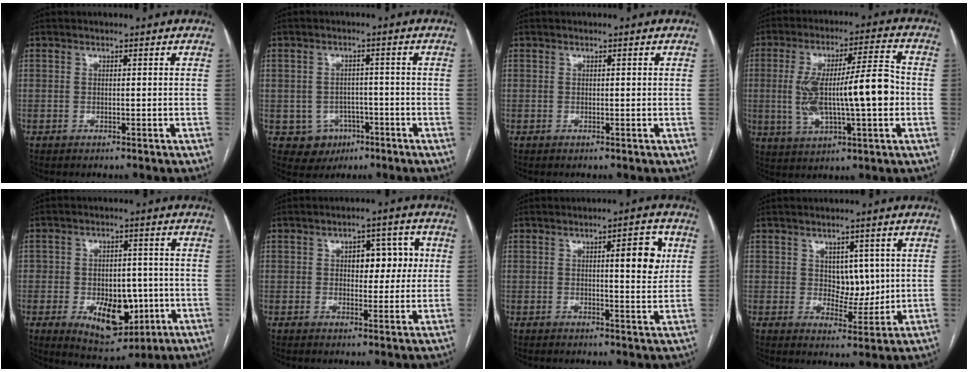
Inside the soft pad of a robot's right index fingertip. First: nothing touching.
{"total": 5.3, "force": [-2.0, 4.8, 0.8], "torque": [-0.003, 0.011, -0.017]}
{"total": 0.0}
{"total": 14.4, "force": [-0.9, 2.8, 14.1], "torque": [-0.256, 0.022, -0.006]}
{"total": 11.1, "force": [-3.1, 6.5, 8.5], "torque": [-0.130, 0.005, -0.033]}
{"total": 6.3, "force": [1.3, 3.5, 5.0], "torque": [-0.058, 0.023, 0.021]}
{"total": 6.4, "force": [1.8, 1.4, 6.0], "torque": [-0.077, 0.002, 0.023]}
{"total": 5.3, "force": [1.2, 3.2, 4.0], "torque": [-0.053, 0.001, 0.029]}